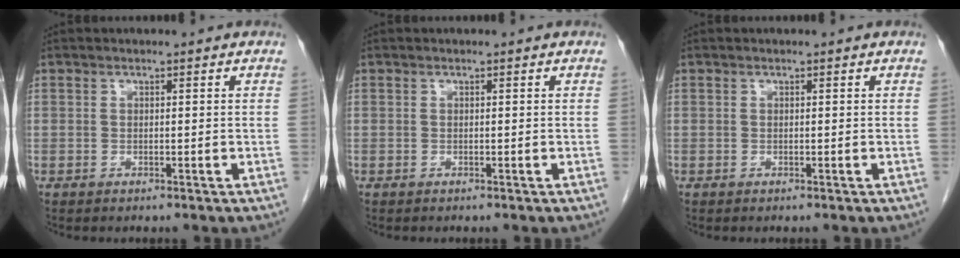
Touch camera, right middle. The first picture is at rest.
{"total": 0.0}
{"total": 0.0}